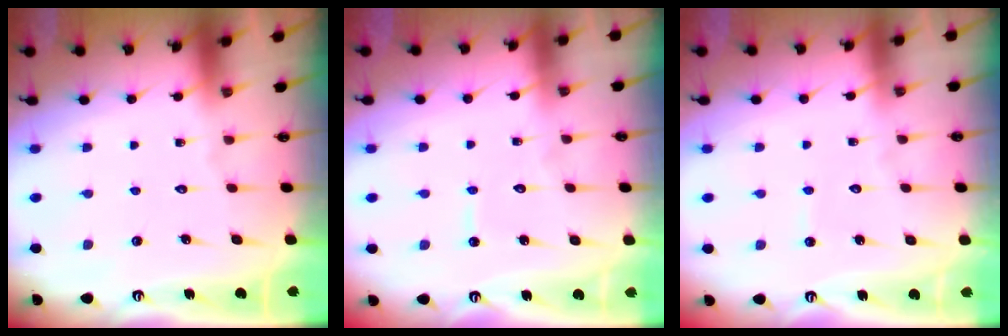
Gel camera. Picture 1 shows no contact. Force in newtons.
{"total": 4.6, "press": 4.6, "slide": 0.2}
{"total": 2.6, "press": 2.6, "slide": 0.2}